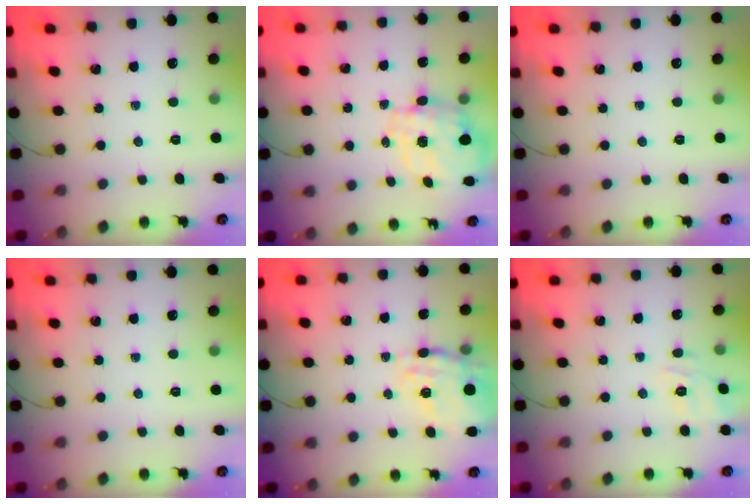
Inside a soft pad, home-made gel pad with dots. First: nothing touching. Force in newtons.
{"total": 10.0, "press": 9.9, "slide": 1.3}
{"total": 0.0}
{"total": 0.0}
{"total": 19.4, "press": 19.3, "slide": 1.9}
{"total": 11.4, "press": 11.3, "slide": 1.3}